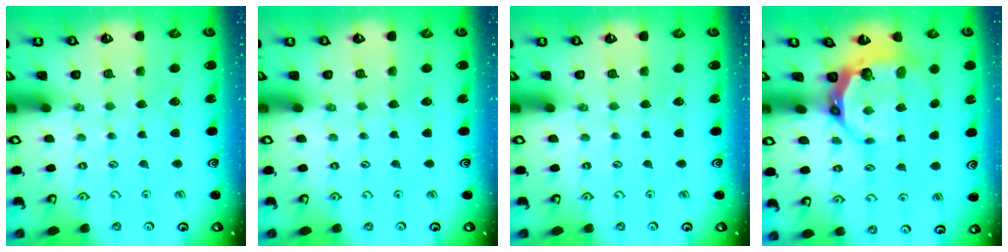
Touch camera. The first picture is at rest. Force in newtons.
{"total": 0.0}
{"total": 0.0}
{"total": 8.0, "press": 6.9, "slide": 3.9}